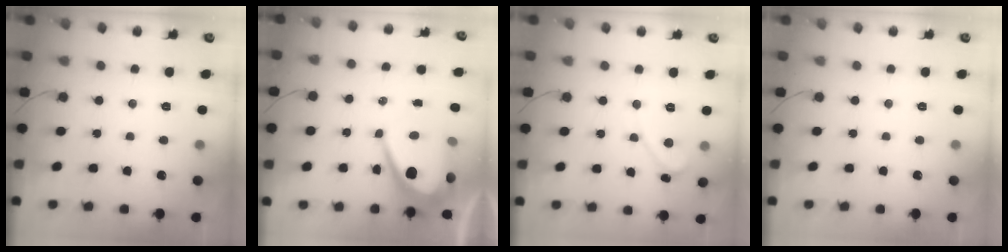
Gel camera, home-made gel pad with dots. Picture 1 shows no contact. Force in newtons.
{"total": 11.8, "press": 11.8, "slide": 0.8}
{"total": 2.1, "press": 2.1, "slide": 0.2}
{"total": 0.0}